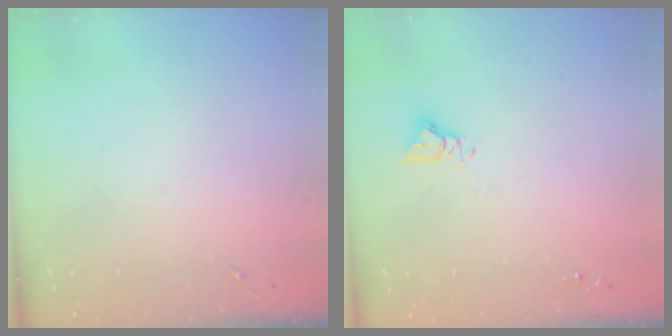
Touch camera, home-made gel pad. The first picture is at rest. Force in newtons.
{"total": 5.5, "press": 5.5, "slide": 0.5}